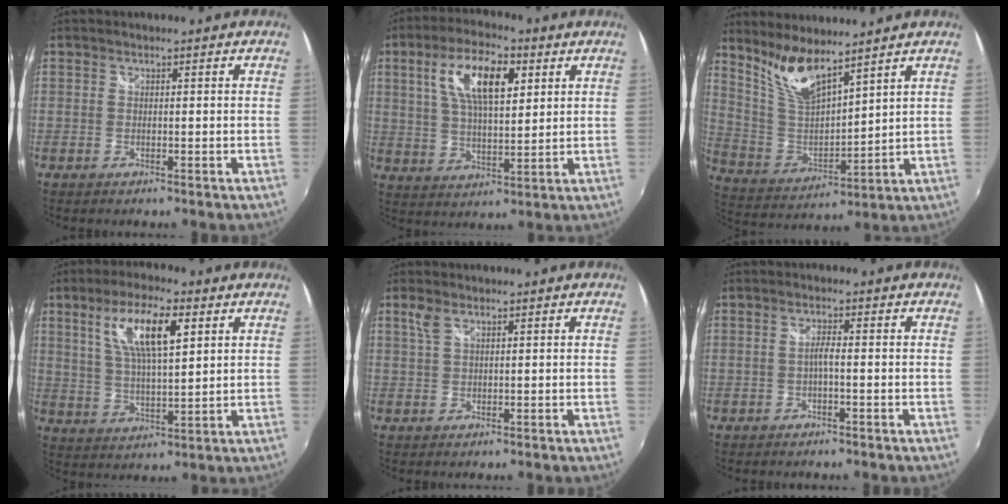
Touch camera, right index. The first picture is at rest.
{"total": 12.2, "force": [4.6, 4.9, 10.2], "torque": [-0.190, 0.018, 0.084]}
{"total": 10.5, "force": [8.2, 2.4, 6.1], "torque": [-0.119, -0.010, 0.170]}
{"total": 11.5, "force": [4.7, 3.3, 9.9], "torque": [-0.185, 0.009, 0.089]}
{"total": 2.0, "force": [1.1, 0.7, 1.5], "torque": [-0.033, 0.004, 0.022]}
{"total": 1.6, "force": [-0.6, -0.1, 1.5], "torque": [-0.026, 0.003, -0.013]}